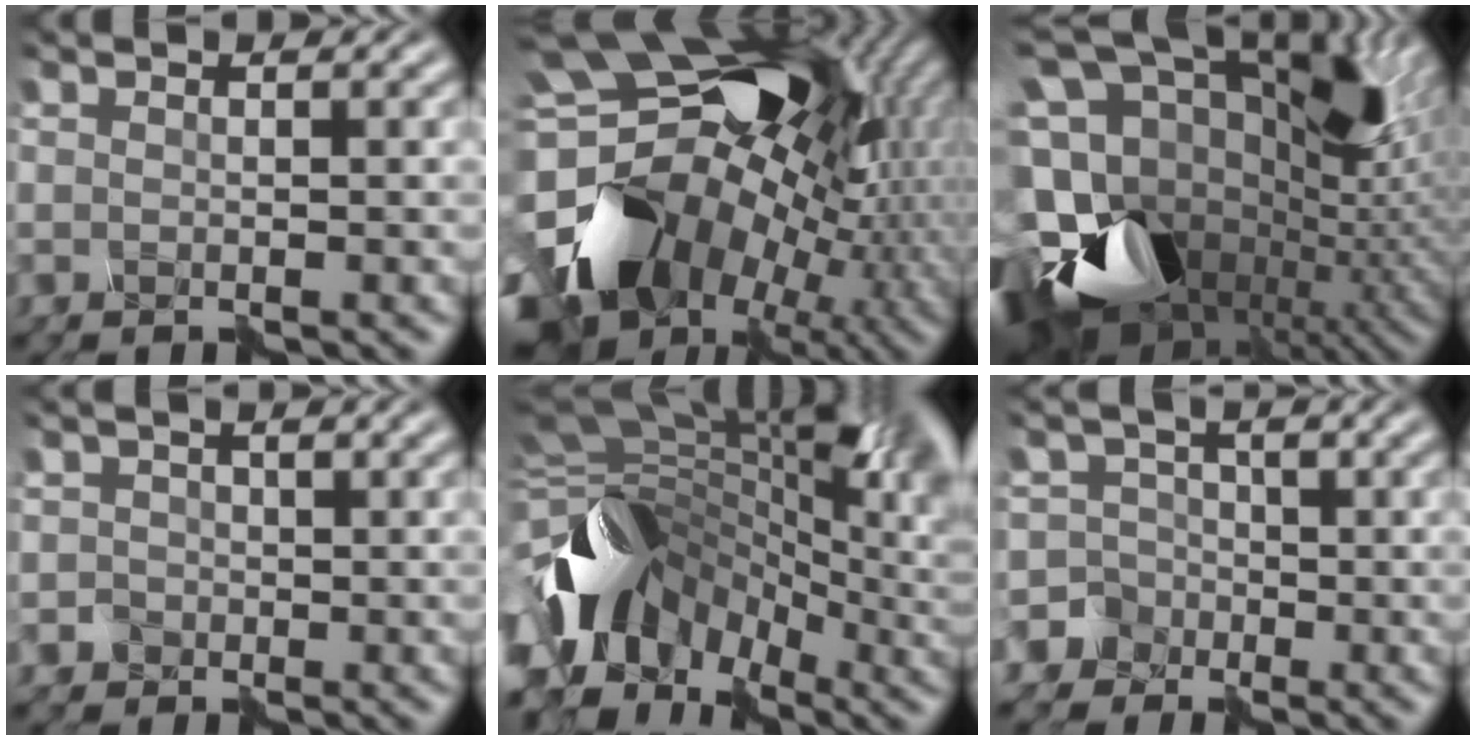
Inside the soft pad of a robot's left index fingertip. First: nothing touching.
{"total": 17.1, "force": [-0.3, 11.9, 12.3], "torque": [-0.236, -0.006, 0.009]}
{"total": 20.9, "force": [-1.3, 14.8, 14.7], "torque": [-0.283, -0.011, -0.046]}
{"total": 1.8, "force": [0.2, 1.5, -0.9], "torque": [0.024, 0.013, -0.009]}
{"total": 15.0, "force": [-2.3, 10.3, 10.6], "torque": [-0.193, 0.015, -0.048]}
{"total": 6.2, "force": [-2.6, 5.7, -0.1], "torque": [0.007, 0.023, -0.079]}